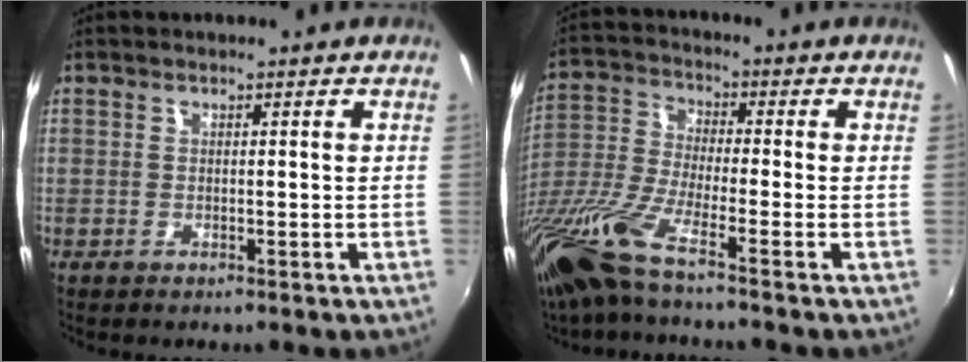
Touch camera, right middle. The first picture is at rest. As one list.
[{"total": 13.4, "force": [-9.6, 0.6, 9.3], "torque": [-0.204, -0.031, -0.196]}]